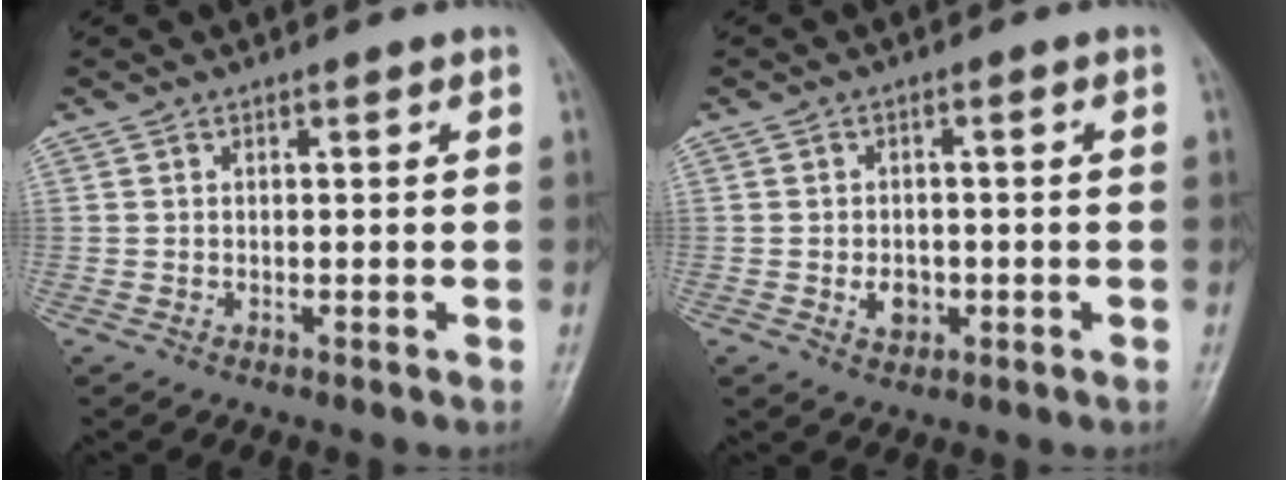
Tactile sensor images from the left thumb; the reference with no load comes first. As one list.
[{"total": 3.4, "force": [-1.0, 2.7, 1.9], "torque": [-0.018, 0.005, -0.014]}]